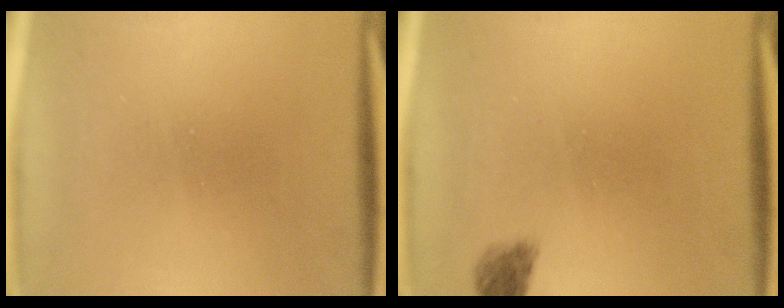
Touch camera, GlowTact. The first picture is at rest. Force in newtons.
{"total": 2.2}